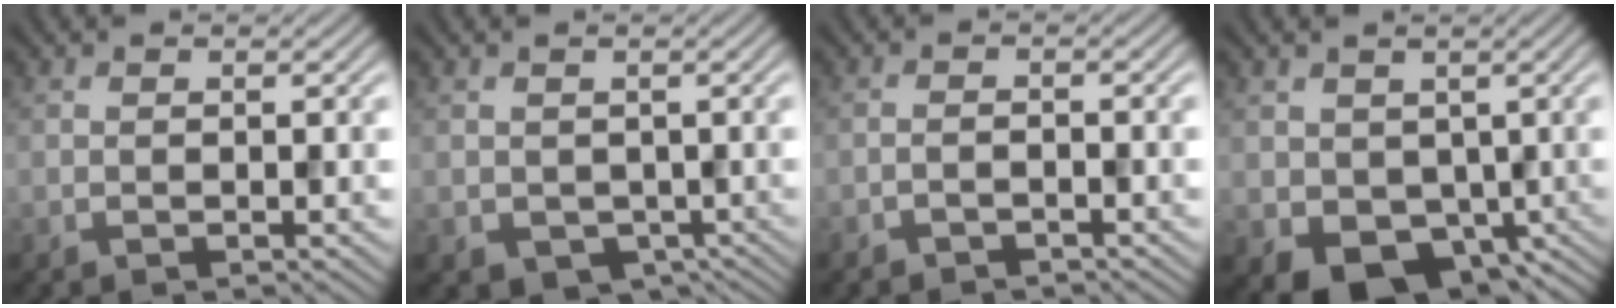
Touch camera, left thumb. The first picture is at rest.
{"total": 2.2, "force": [-0.3, 2.1, 0.7], "torque": [-0.019, -0.019, 0.006]}
{"total": 1.0, "force": [-1.0, 0.2, 0.1], "torque": [0.006, 0.004, -0.020]}
{"total": 5.9, "force": [-1.2, 4.9, 3.1], "torque": [-0.063, -0.031, -0.010]}